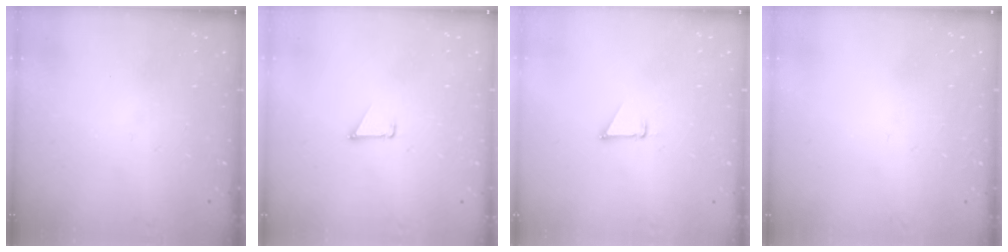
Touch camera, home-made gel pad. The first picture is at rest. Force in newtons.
{"total": 0.7, "press": 0.7, "slide": 0.1}
{"total": 1.5, "press": 1.5, "slide": 0.0}
{"total": 1.5, "press": 1.5, "slide": 0.1}